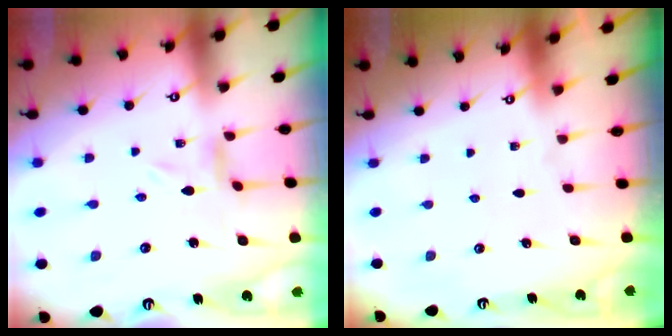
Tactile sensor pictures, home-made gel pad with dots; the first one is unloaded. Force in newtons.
{"total": 0.0}